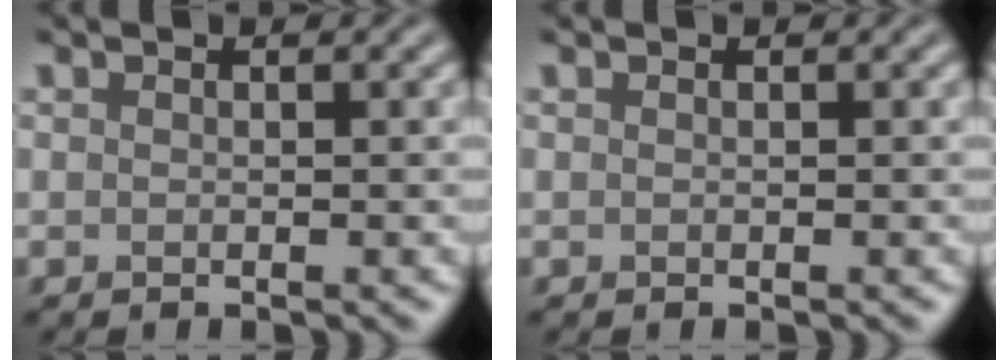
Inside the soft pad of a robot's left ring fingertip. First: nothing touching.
{"total": 0.0}